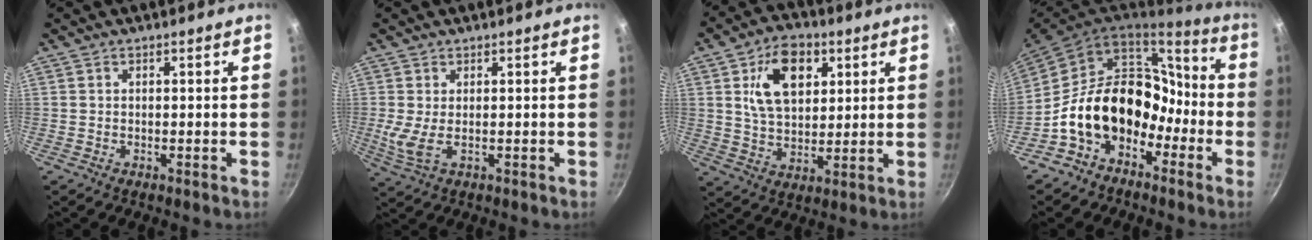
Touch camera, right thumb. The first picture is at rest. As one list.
[{"total": 4.0, "force": [0.3, 1.5, 3.7], "torque": [-0.081, -0.009, 0.015]}, {"total": 13.4, "force": [4.6, 8.6, 9.2], "torque": [-0.121, -0.012, 0.076]}, {"total": 19.2, "force": [-6.8, 13.7, 11.5], "torque": [-0.144, 0.084, -0.123]}]